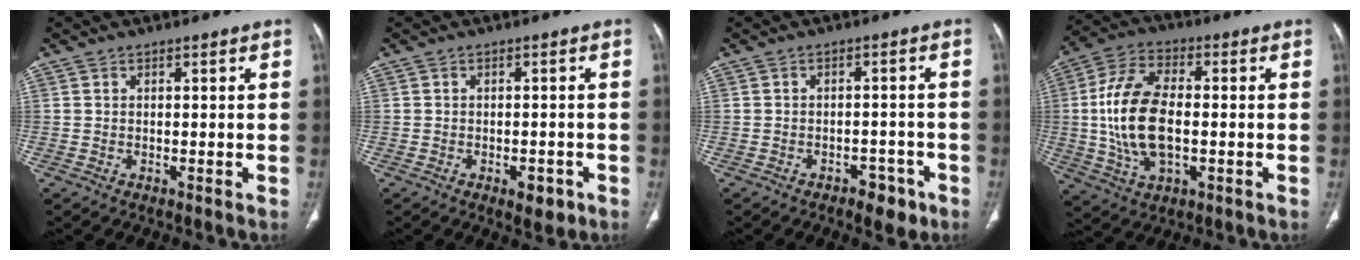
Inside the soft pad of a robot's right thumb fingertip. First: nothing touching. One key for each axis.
{"total": 3.6, "fx": -1.7, "fy": 1.9, "fz": 2.6, "tx": -0.022, "ty": 0.006, "tz": -0.015}
{"total": 4.7, "fx": -2.9, "fy": 2.6, "fz": 2.7, "tx": -0.017, "ty": 0.020, "tz": -0.034}
{"total": 15.4, "fx": -0.7, "fy": 8.3, "fz": 13.0, "tx": -0.258, "ty": 0.014, "tz": -0.012}